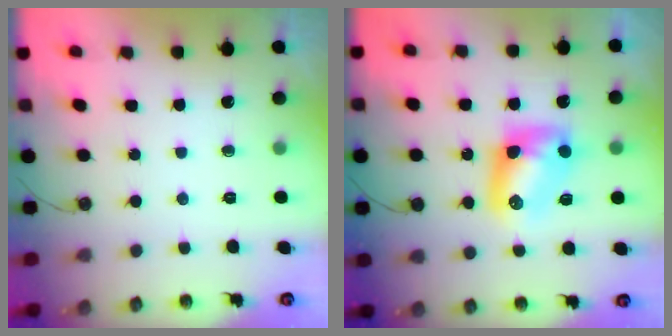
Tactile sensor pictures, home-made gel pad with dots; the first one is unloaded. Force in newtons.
{"total": 9.4, "press": 9.4, "slide": 0.6}